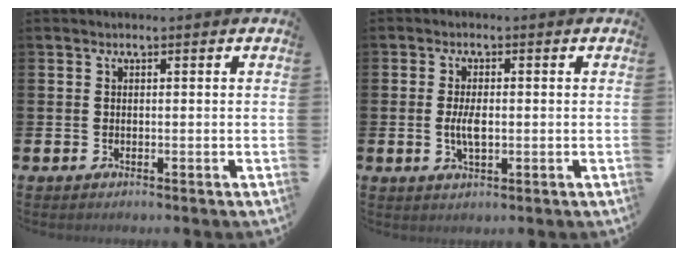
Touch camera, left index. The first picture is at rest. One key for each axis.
{"total": 3.5, "fx": -0.1, "fy": 1.5, "fz": 3.1, "tx": -0.064, "ty": 0.000, "tz": -0.005}